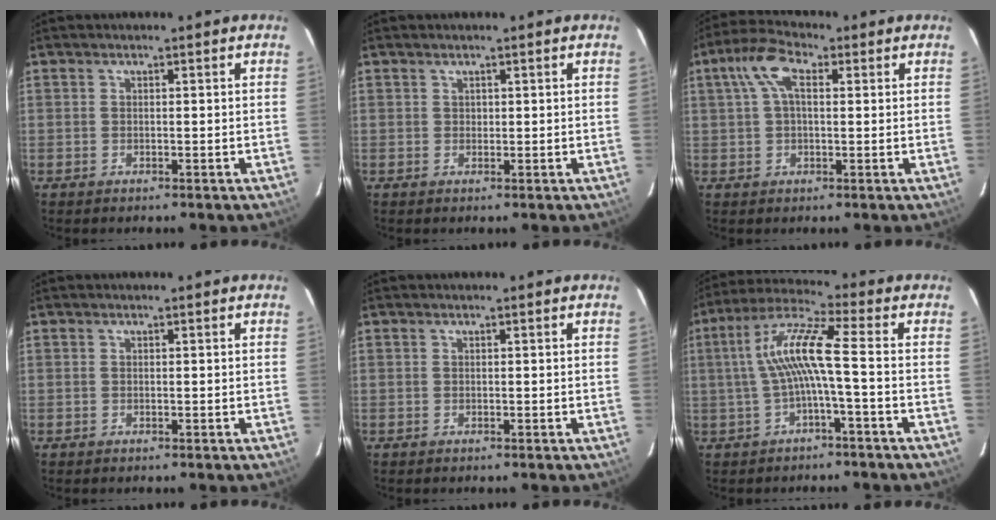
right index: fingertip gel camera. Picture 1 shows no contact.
{"total": 0.6, "force": [0.4, 0.5, 0.1], "torque": [0.000, 0.004, 0.006]}
{"total": 7.2, "force": [2.1, 3.5, 5.9], "torque": [-0.119, 0.023, 0.037]}
{"total": 0.0}
{"total": 0.0}
{"total": 9.2, "force": [-1.1, 0.0, 9.2], "torque": [-0.196, 0.017, -0.017]}